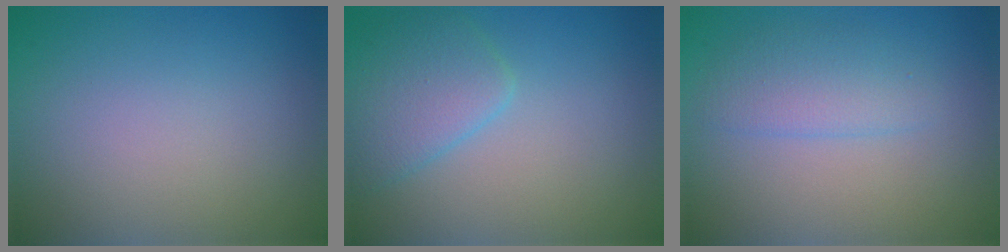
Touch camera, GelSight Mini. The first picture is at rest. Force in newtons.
{"total": 3.4, "press": 3.4, "slide": 0.1}
{"total": 2.4, "press": 2.4, "slide": 0.1}